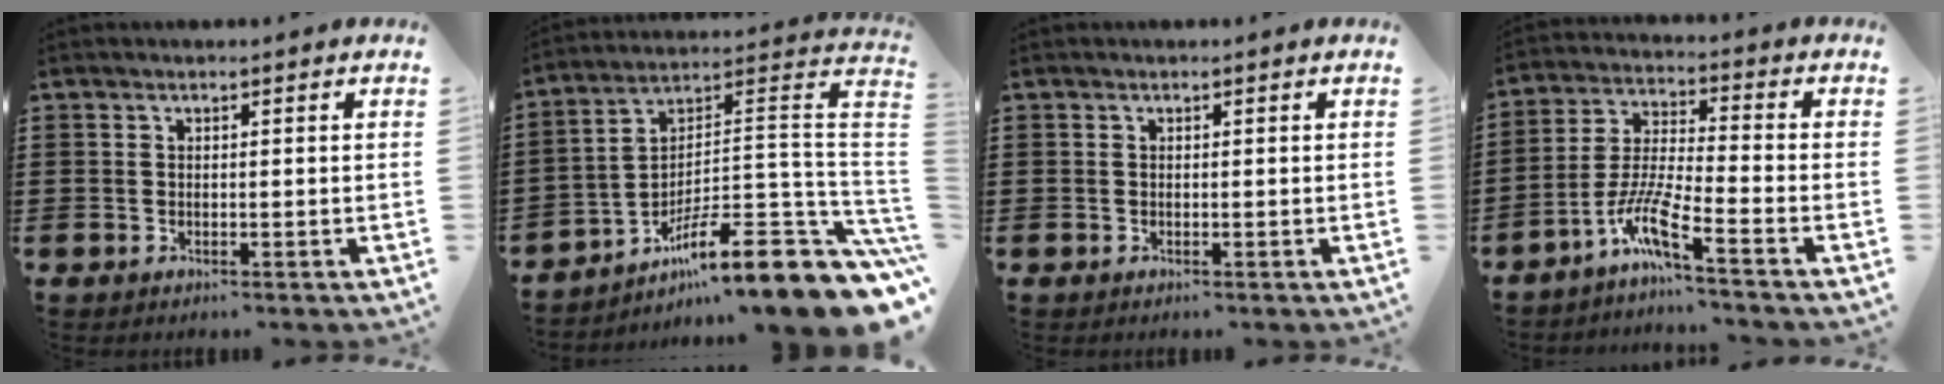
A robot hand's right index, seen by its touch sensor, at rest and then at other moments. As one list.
[{"total": 14.3, "force": [-9.1, 1.8, 10.9], "torque": [-0.151, 0.016, -0.158]}, {"total": 0.0}, {"total": 8.1, "force": [-5.5, 0.8, 5.9], "torque": [-0.137, -0.013, -0.112]}]